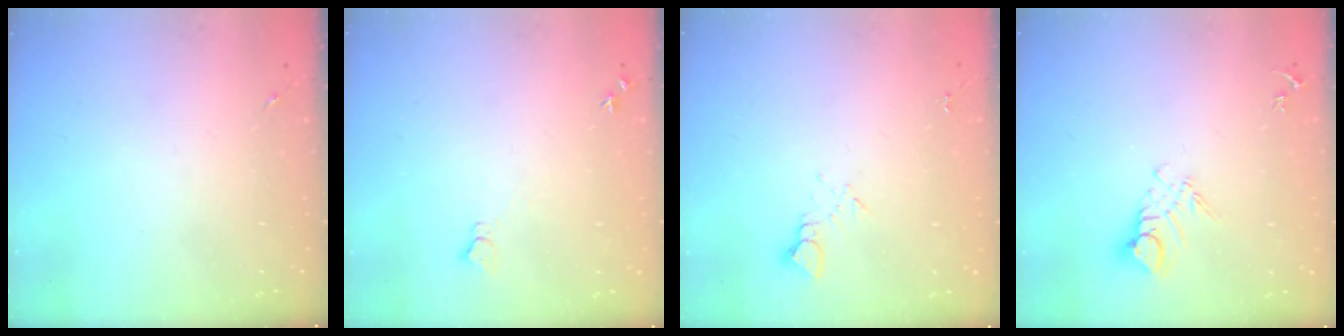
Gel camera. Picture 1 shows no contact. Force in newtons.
{"total": 4.6, "press": 4.6, "slide": 0.6}
{"total": 2.7, "press": 2.7, "slide": 0.2}
{"total": 7.9, "press": 7.8, "slide": 0.8}